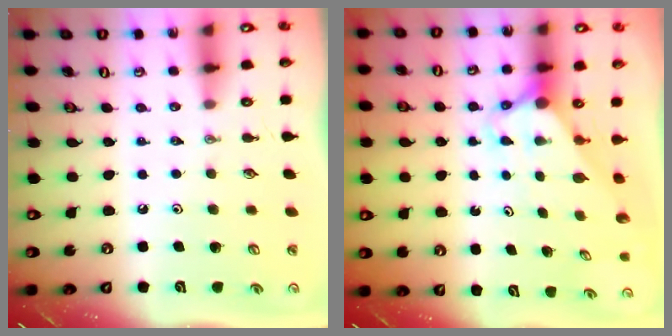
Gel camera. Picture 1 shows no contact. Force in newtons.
{"total": 2.7, "press": 2.7, "slide": 0.0}